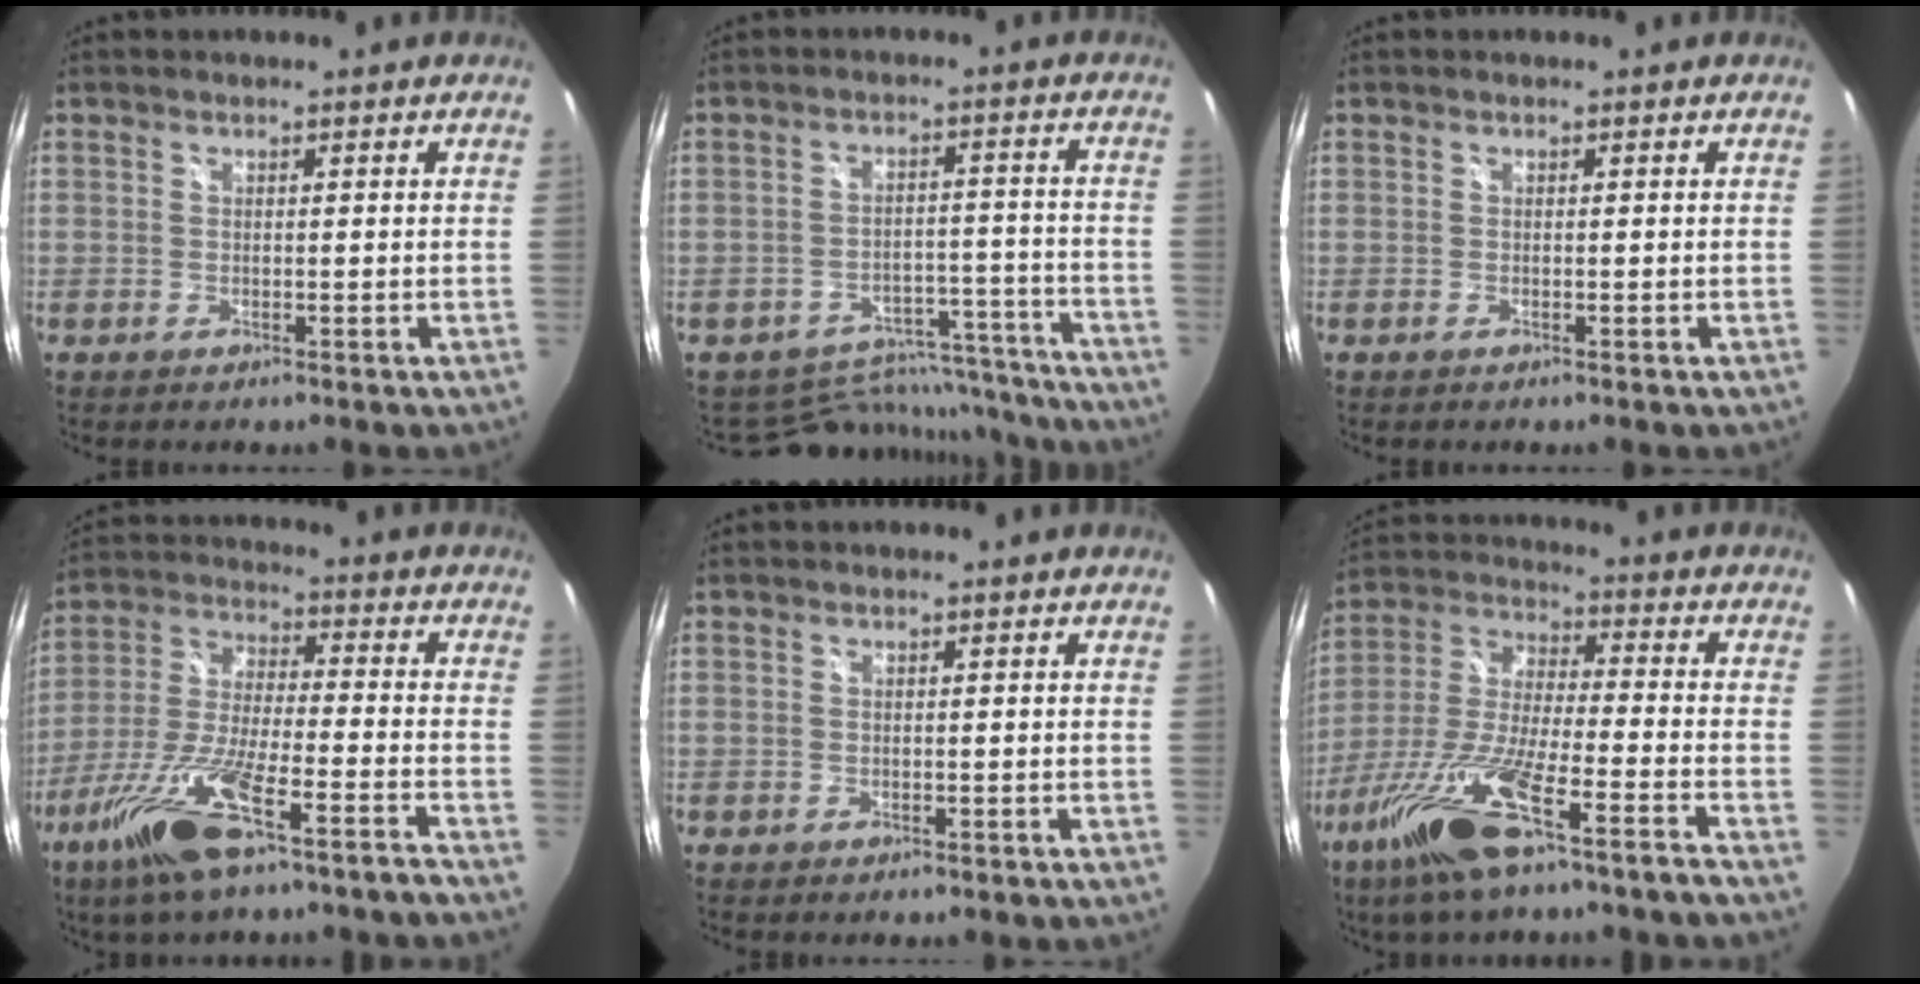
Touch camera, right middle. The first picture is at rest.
{"total": 14.5, "force": [-13.2, 5.6, 2.5], "torque": [-0.044, 0.032, -0.165]}
{"total": 0.0}
{"total": 16.1, "force": [-10.7, 1.4, 11.9], "torque": [-0.253, -0.035, -0.194]}
{"total": 0.6, "force": [-0.4, 0.4, 0.2], "torque": [-0.004, -0.002, -0.007]}
{"total": 16.9, "force": [-11.0, 1.2, 12.8], "torque": [-0.271, -0.032, -0.206]}